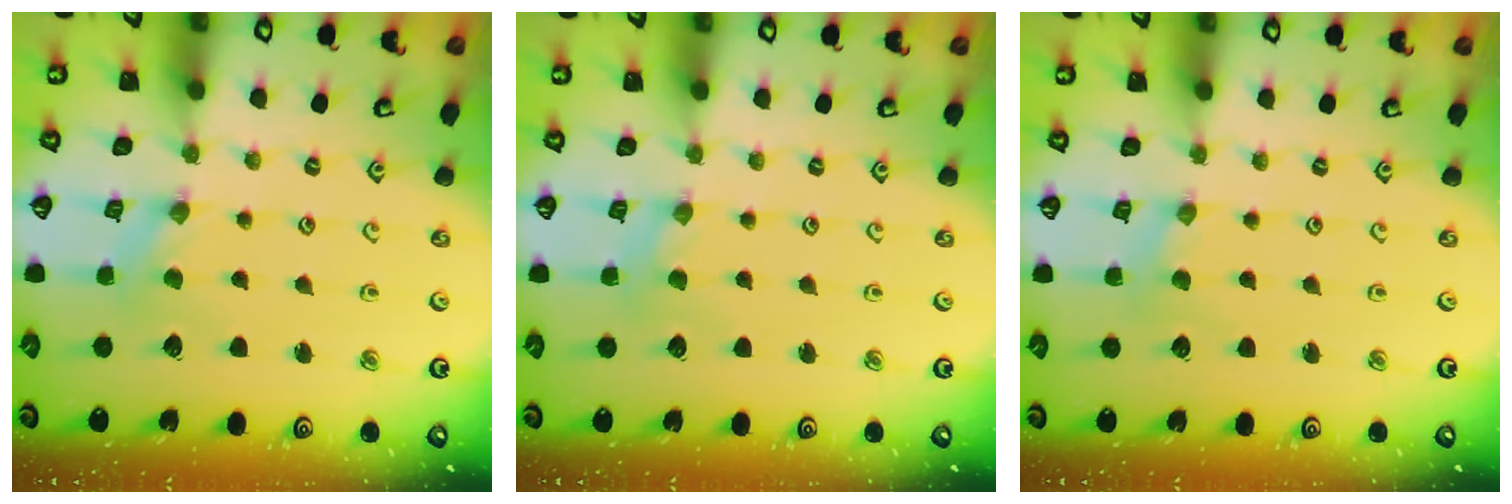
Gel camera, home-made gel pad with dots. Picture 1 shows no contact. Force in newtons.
{"total": 1.7, "press": 1.7, "slide": 0.3}
{"total": 0.0}